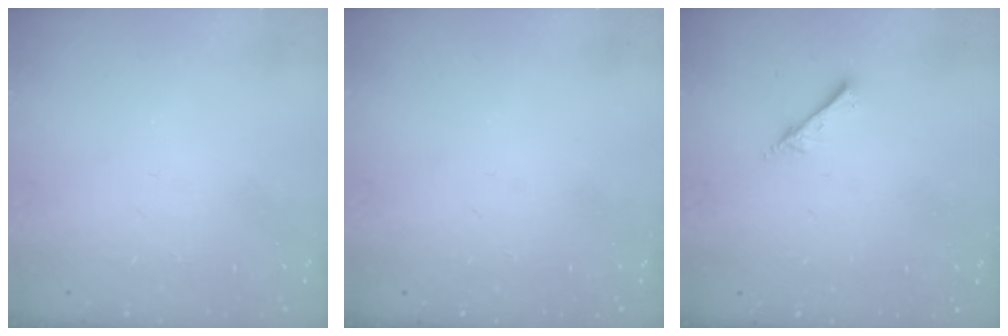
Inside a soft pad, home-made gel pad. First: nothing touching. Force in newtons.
{"total": 0.0}
{"total": 2.2, "press": 2.2, "slide": 0.3}